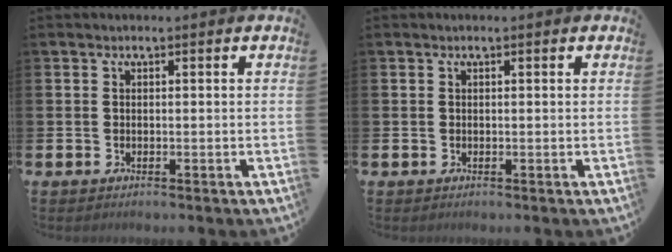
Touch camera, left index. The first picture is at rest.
{"total": 0.0}